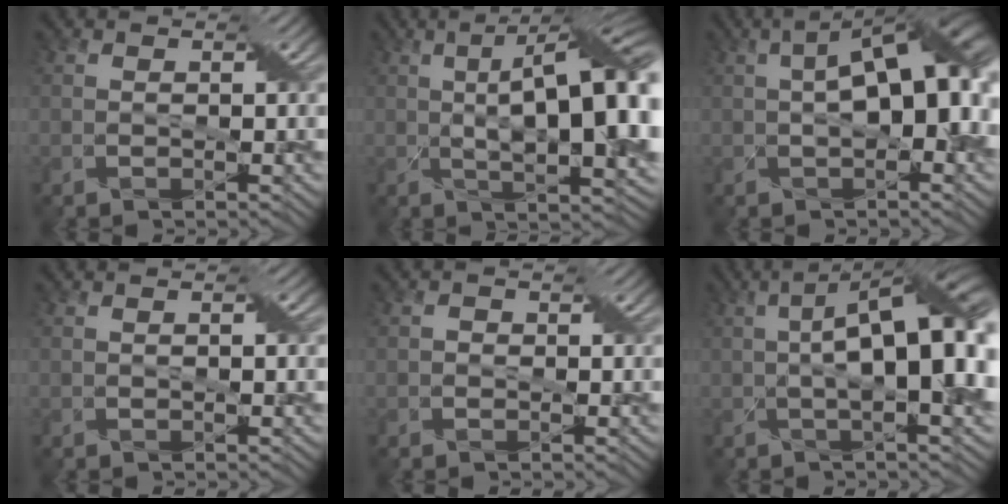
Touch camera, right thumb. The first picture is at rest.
{"total": 15.0, "force": [1.6, 4.9, 14.0], "torque": [-0.197, 0.017, 0.020]}
{"total": 12.1, "force": [1.0, 5.3, 10.9], "torque": [-0.165, 0.016, 0.014]}
{"total": 0.9, "force": [0.1, 0.2, 0.8], "torque": [-0.013, 0.002, 0.002]}
{"total": 0.7, "force": [-0.2, 0.6, 0.2], "torque": [-0.003, -0.001, -0.005]}
{"total": 13.8, "force": [0.4, 4.8, 12.9], "torque": [-0.186, 0.019, 0.005]}